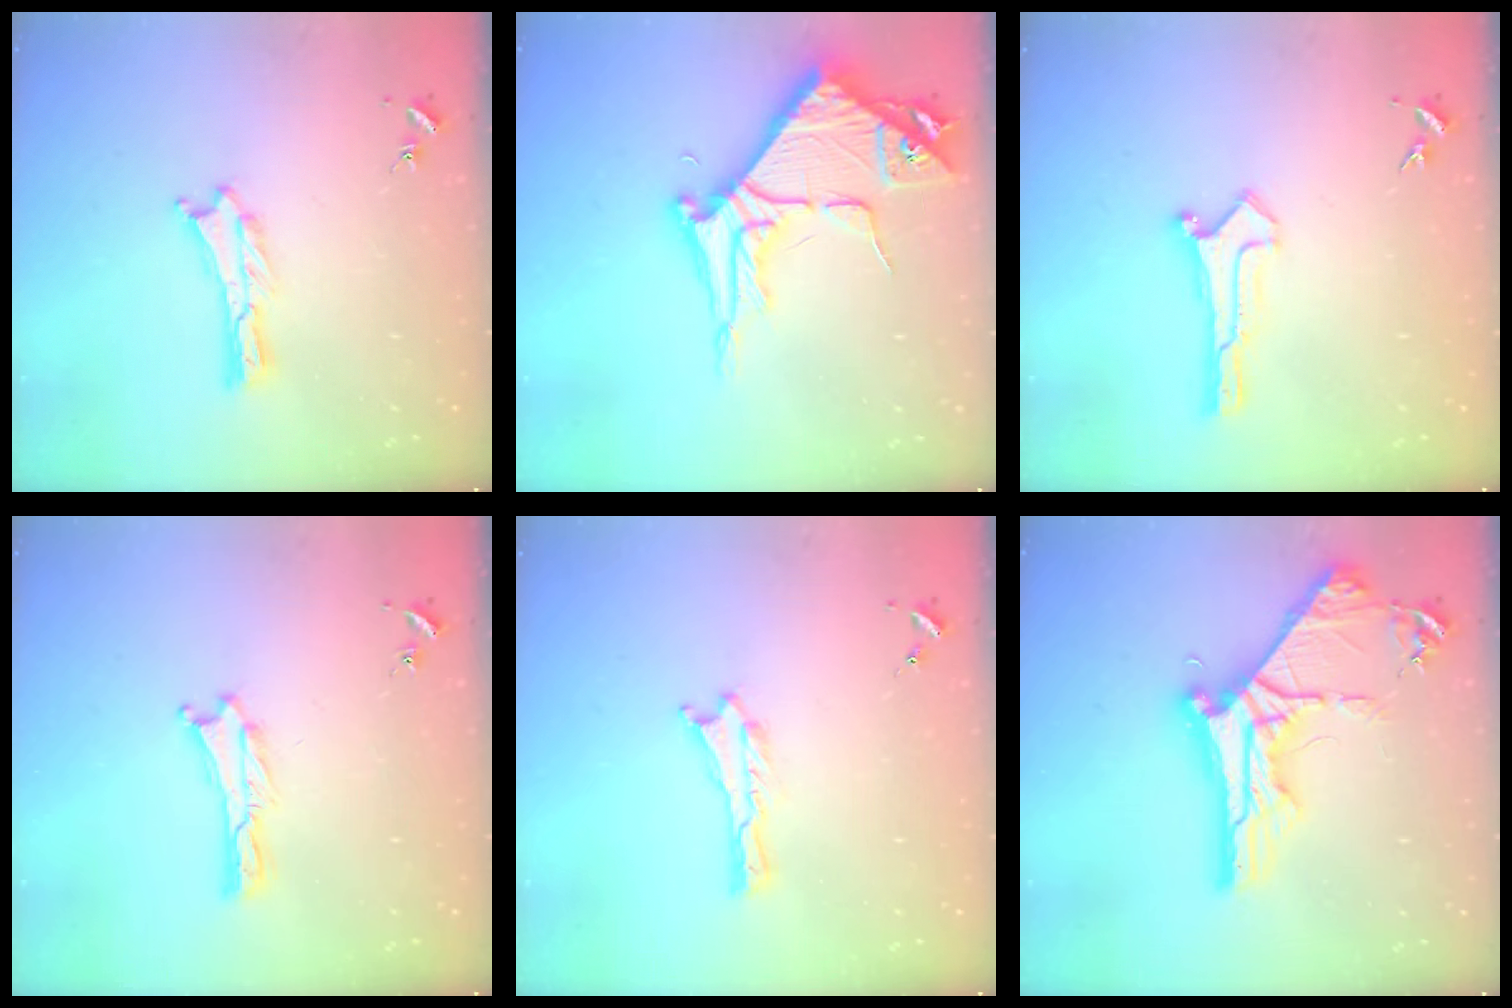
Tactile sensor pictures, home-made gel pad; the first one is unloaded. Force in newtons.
{"total": 8.7, "press": 8.6, "slide": 1.0}
{"total": 0.0}
{"total": 0.0}
{"total": 0.0}
{"total": 10.4, "press": 10.3, "slide": 1.3}